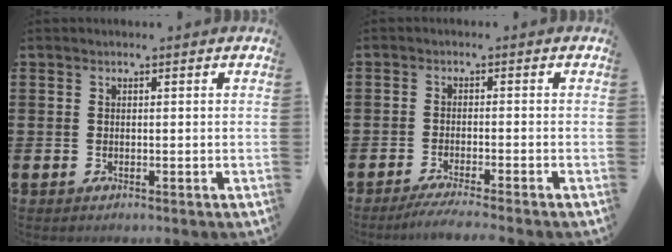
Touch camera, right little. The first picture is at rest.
{"total": 2.4, "force": [-1.9, -0.2, 1.4], "torque": [-0.021, -0.002, -0.035]}